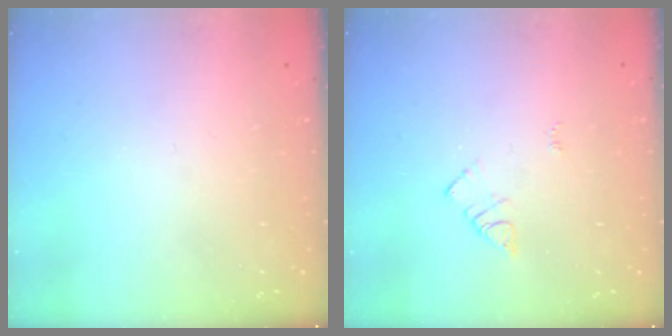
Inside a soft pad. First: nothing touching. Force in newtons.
{"total": 5.1, "press": 5.1, "slide": 0.6}